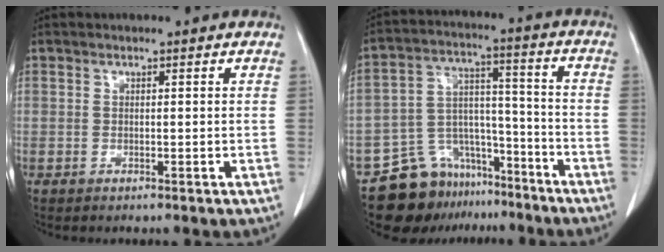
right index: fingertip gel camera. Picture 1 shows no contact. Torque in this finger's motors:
{"motor_torque": [-0.36, -0.24, -0.55, -0.21]}